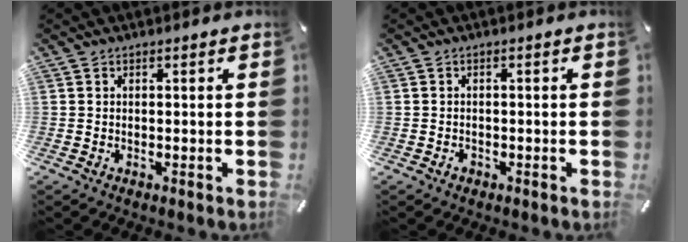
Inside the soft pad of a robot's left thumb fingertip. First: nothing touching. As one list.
[{"total": 1.2, "force": [-0.6, 0.8, 0.6], "torque": [-0.013, 0.003, -0.014]}]